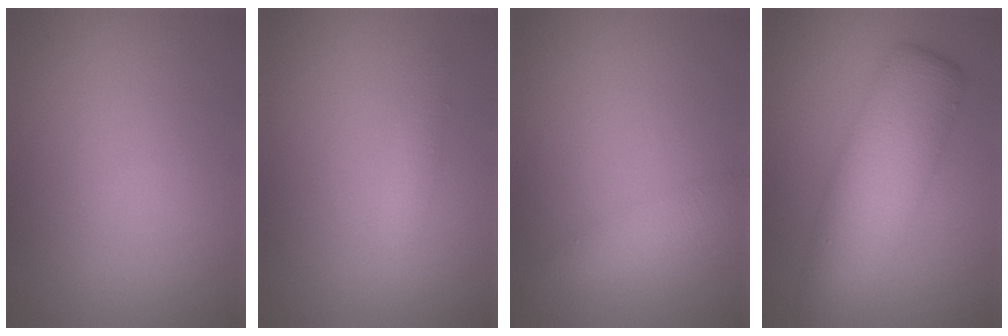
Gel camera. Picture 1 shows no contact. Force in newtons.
{"total": 1.4, "press": 1.4, "slide": 0.1}
{"total": 2.2, "press": 2.2, "slide": 0.1}
{"total": 7.6, "press": 7.6, "slide": 0.2}